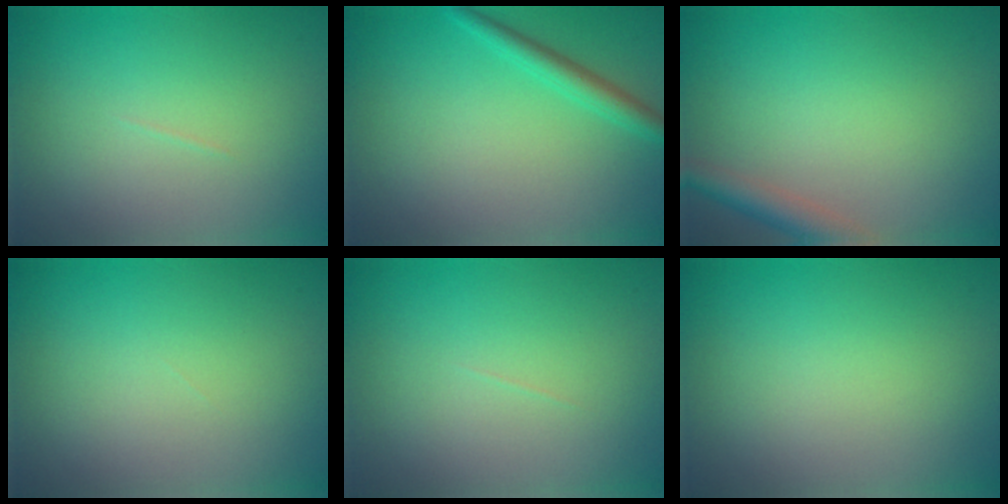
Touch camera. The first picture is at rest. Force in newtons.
{"total": 2.2, "press": 2.2, "slide": 0.1}
{"total": 2.9, "press": 2.9, "slide": 0.2}
{"total": 0.0}
{"total": 0.0}
{"total": 0.0}